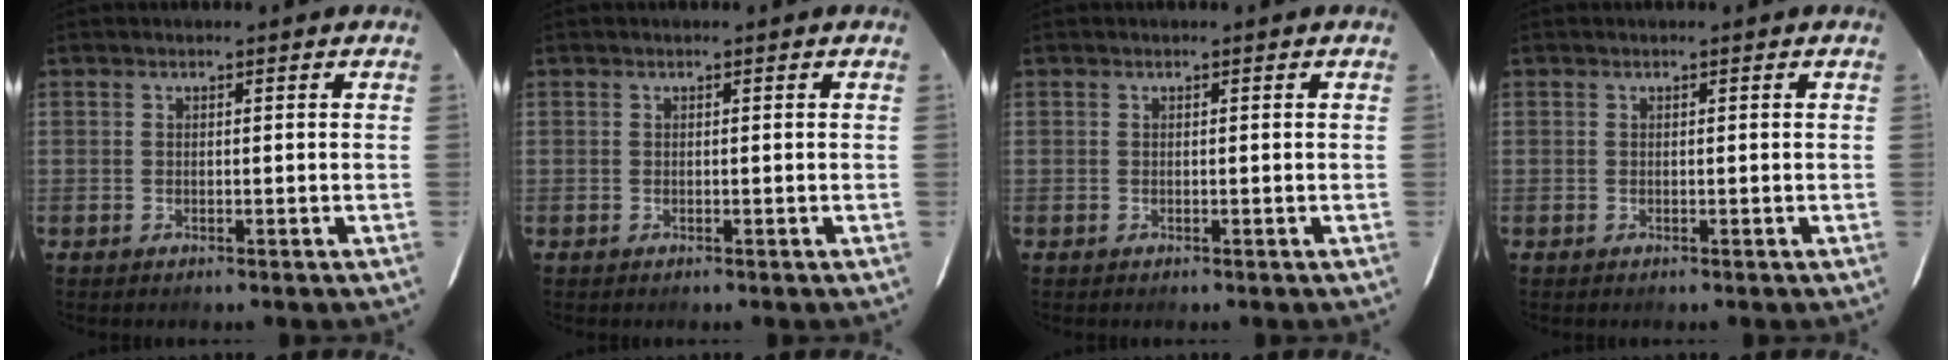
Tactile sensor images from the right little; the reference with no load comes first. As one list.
[{"total": 0.0}, {"total": 0.0}, {"total": 0.0}]